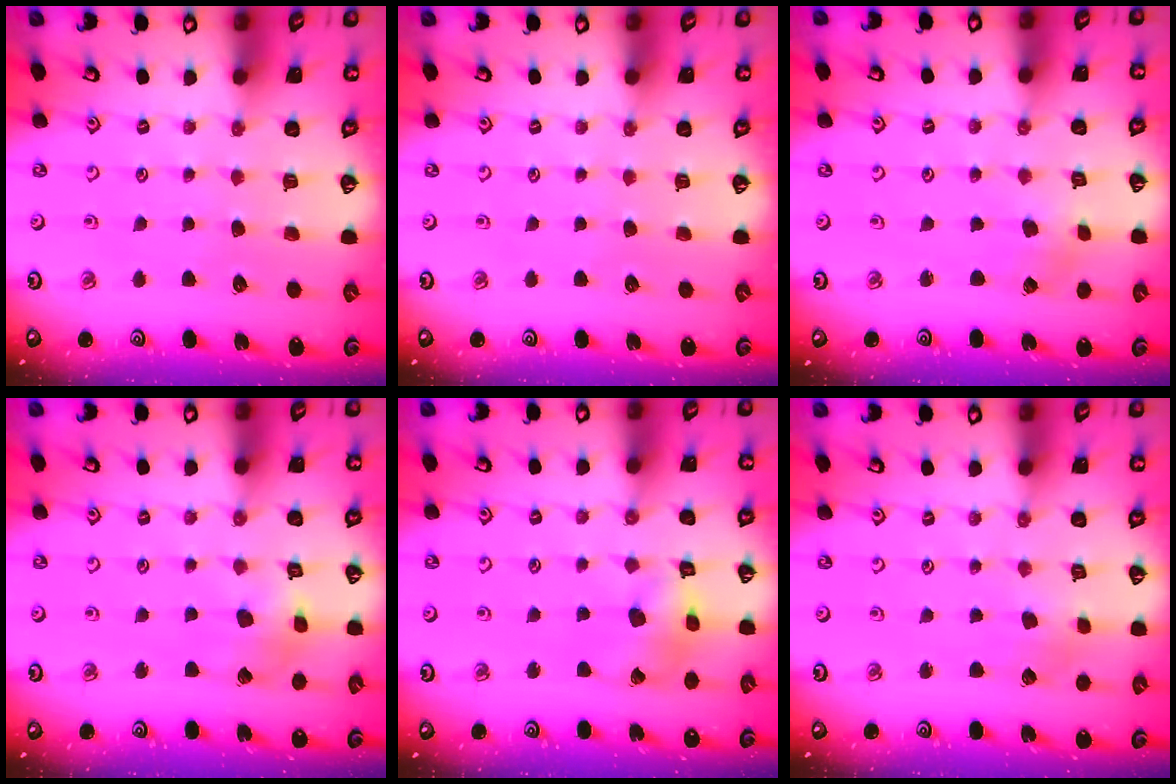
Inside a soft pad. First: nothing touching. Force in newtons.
{"total": 0.0}
{"total": 0.0}
{"total": 7.8, "press": 7.8, "slide": 0.8}
{"total": 8.6, "press": 8.5, "slide": 0.9}
{"total": 2.1, "press": 2.1, "slide": 0.3}